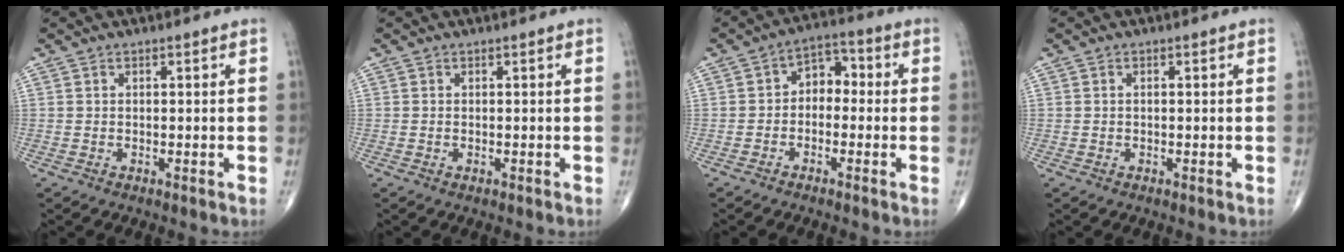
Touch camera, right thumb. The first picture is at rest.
{"total": 0.0}
{"total": 6.5, "force": [-1.0, 4.7, 4.4], "torque": [-0.037, 0.038, -0.036]}
{"total": 0.0}